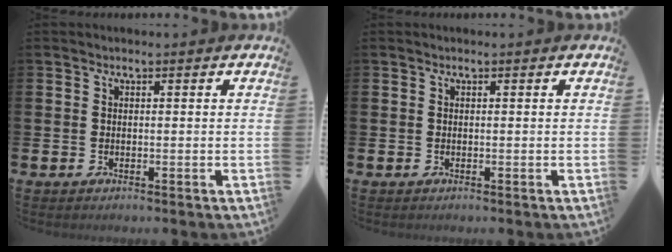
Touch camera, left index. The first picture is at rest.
{"total": 0.0}